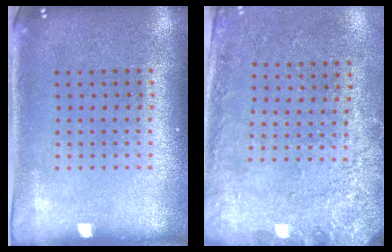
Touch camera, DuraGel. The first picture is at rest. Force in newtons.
{"total": 2.7, "press": 2.0, "slide": 1.8}